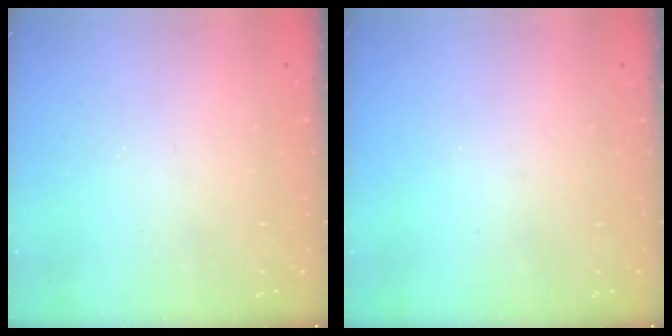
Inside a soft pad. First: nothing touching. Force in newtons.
{"total": 0.0}